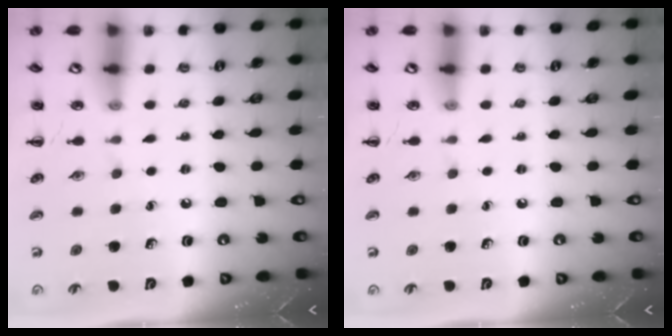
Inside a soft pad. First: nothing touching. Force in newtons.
{"total": 0.0}